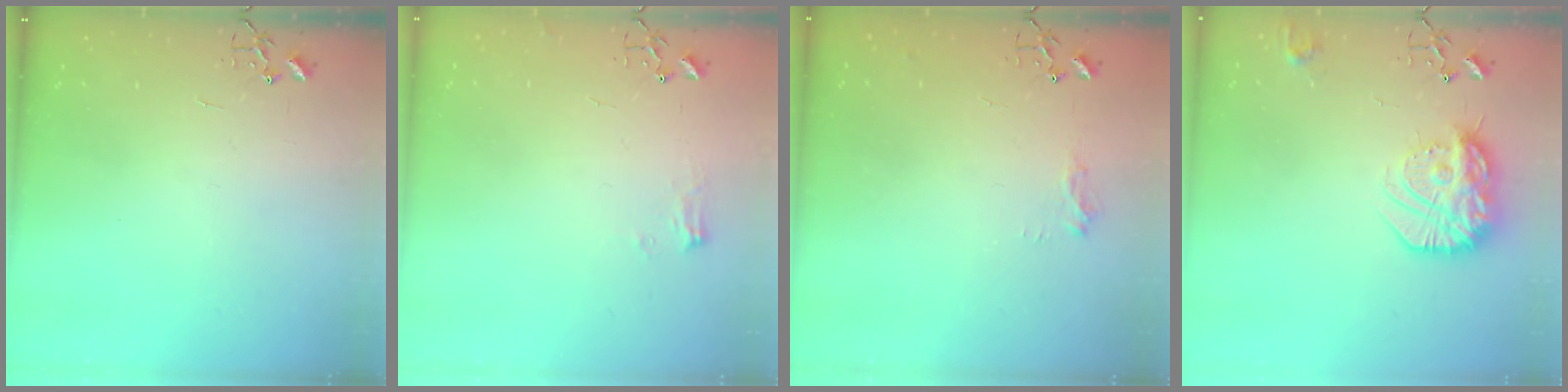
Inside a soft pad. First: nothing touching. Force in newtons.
{"total": 6.8, "press": 6.8, "slide": 0.8}
{"total": 8.7, "press": 8.7, "slide": 0.9}
{"total": 19.0, "press": 18.9, "slide": 1.4}